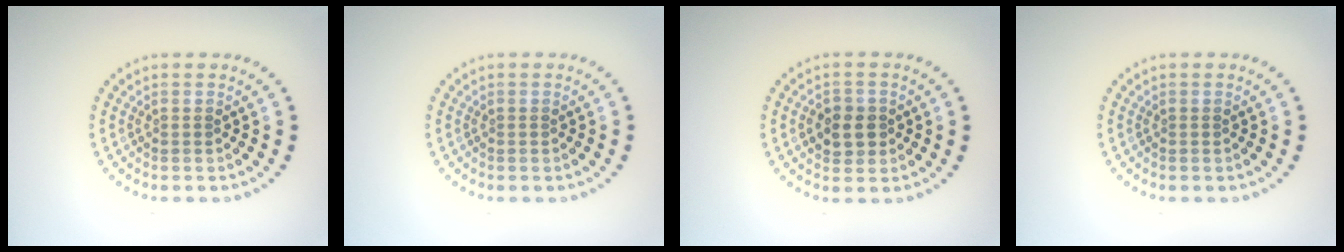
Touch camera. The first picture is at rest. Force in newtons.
{"total": 0.0}
{"total": 2.7, "press": 2.6, "slide": 0.4}
{"total": 0.0}